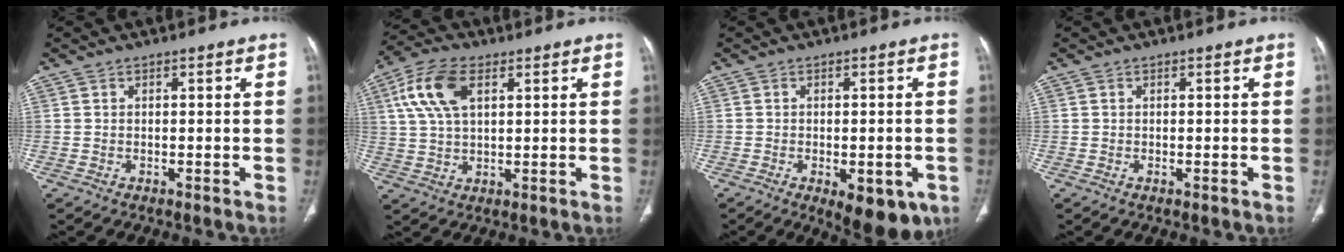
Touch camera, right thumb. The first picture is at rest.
{"total": 10.3, "force": [3.7, 5.5, 7.9], "torque": [-0.165, 0.008, 0.070]}
{"total": 10.7, "force": [-4.7, 4.8, 8.3], "torque": [-0.098, 0.003, -0.055]}
{"total": 0.6, "force": [-0.4, 0.1, 0.4], "torque": [-0.008, 0.000, -0.005]}